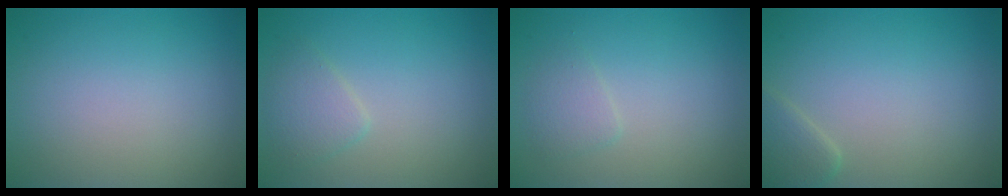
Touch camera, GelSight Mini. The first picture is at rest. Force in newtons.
{"total": 2.0, "press": 2.0, "slide": 0.1}
{"total": 1.3, "press": 1.3, "slide": 0.1}
{"total": 1.9, "press": 1.9, "slide": 0.1}